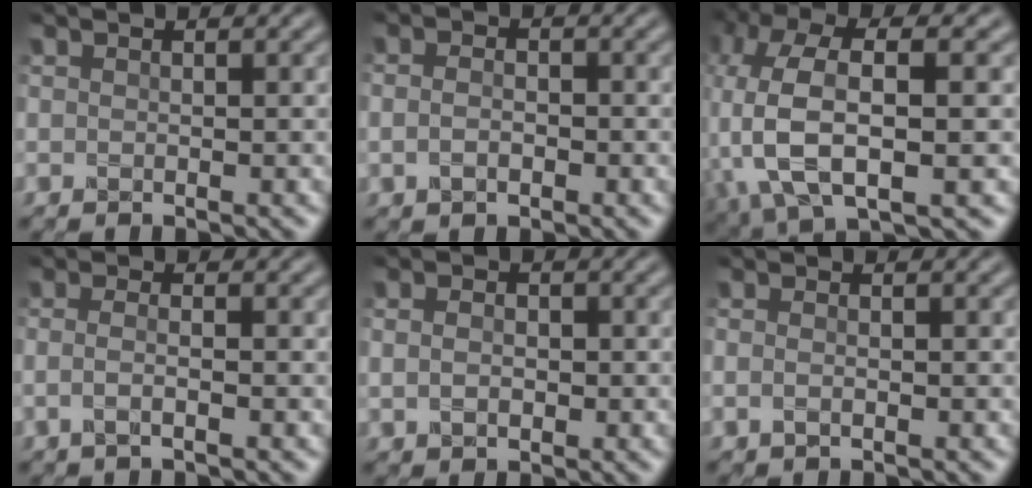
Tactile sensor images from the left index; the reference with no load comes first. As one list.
[{"total": 1.7, "force": [-0.4, 1.1, 1.2], "torque": [-0.026, 0.002, -0.011]}, {"total": 10.1, "force": [-0.5, 4.9, 8.8], "torque": [-0.197, 0.006, -0.013]}, {"total": 1.9, "force": [-0.3, 0.8, 1.7], "torque": [-0.025, -0.001, -0.016]}, {"total": 2.3, "force": [0.2, 1.8, 1.5], "torque": [-0.019, 0.009, -0.002]}, {"total": 1.0, "force": [-0.2, 0.5, 0.9], "torque": [-0.018, 0.002, -0.007]}]